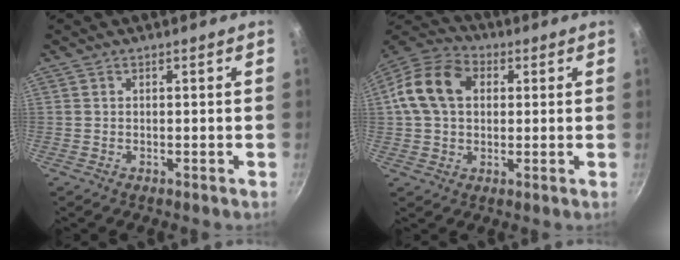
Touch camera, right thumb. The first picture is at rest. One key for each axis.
{"total": 12.9, "fx": 2.4, "fy": 9.5, "fz": 8.4, "tx": -0.135, "ty": 0.022, "tz": 0.025}